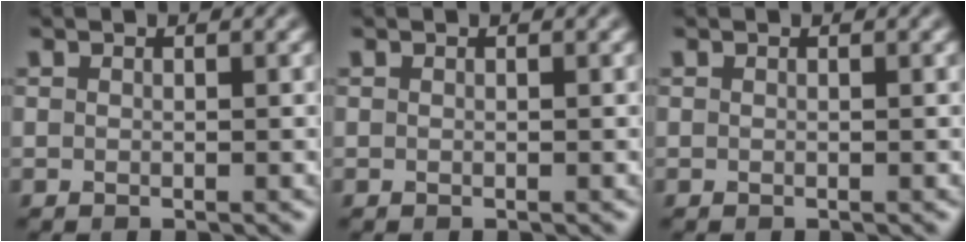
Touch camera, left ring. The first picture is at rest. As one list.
[{"total": 0.0}, {"total": 0.0}]